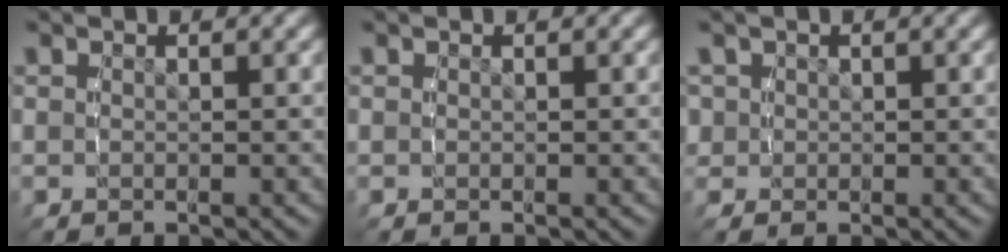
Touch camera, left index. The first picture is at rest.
{"total": 0.0}
{"total": 2.1, "force": [0.4, 2.0, 0.4], "torque": [-0.023, -0.002, 0.004]}